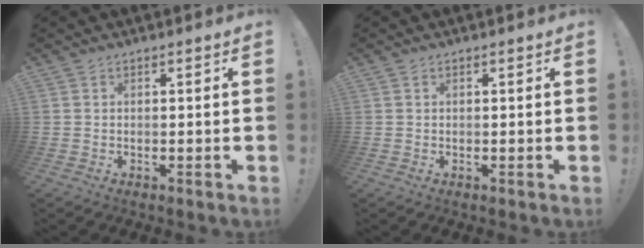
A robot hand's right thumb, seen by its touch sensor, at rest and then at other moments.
{"total": 0.0}